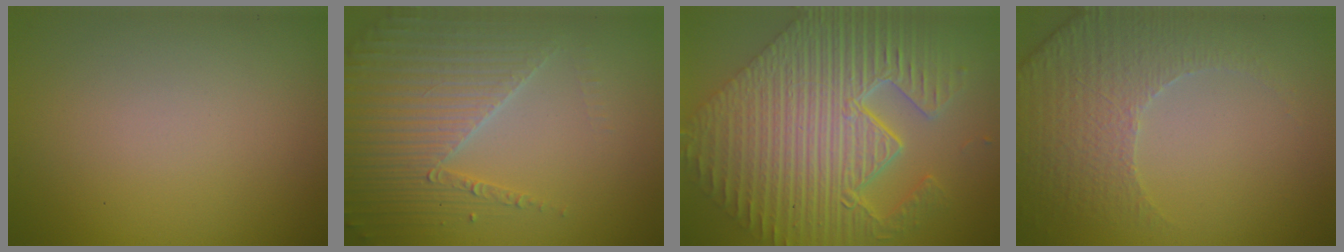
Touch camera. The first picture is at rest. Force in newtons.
{"total": 4.3, "press": 4.3, "slide": 0.6}
{"total": 11.3, "press": 7.9, "slide": 8.1}
{"total": 4.7, "press": 3.6, "slide": 3.0}